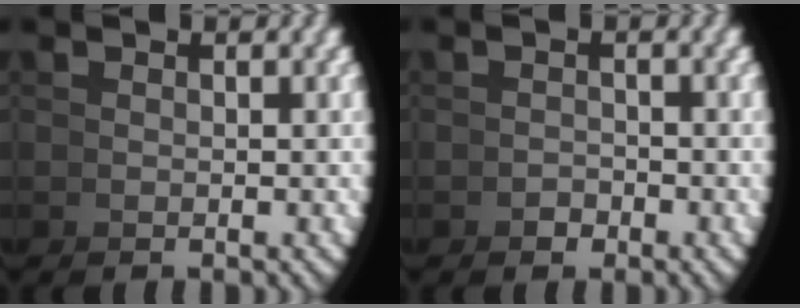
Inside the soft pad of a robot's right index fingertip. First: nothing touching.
{"total": 1.2, "force": [-1.0, -0.5, -0.5], "torque": [0.024, 0.001, -0.019]}